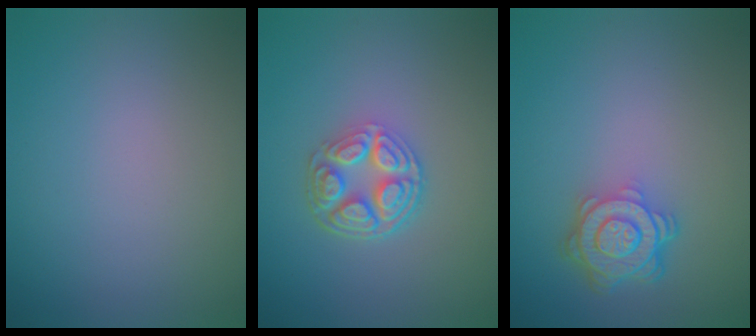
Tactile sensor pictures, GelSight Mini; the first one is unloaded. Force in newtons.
{"total": 5.0, "press": 3.7, "slide": 3.3}
{"total": 4.7, "press": 3.6, "slide": 3.0}